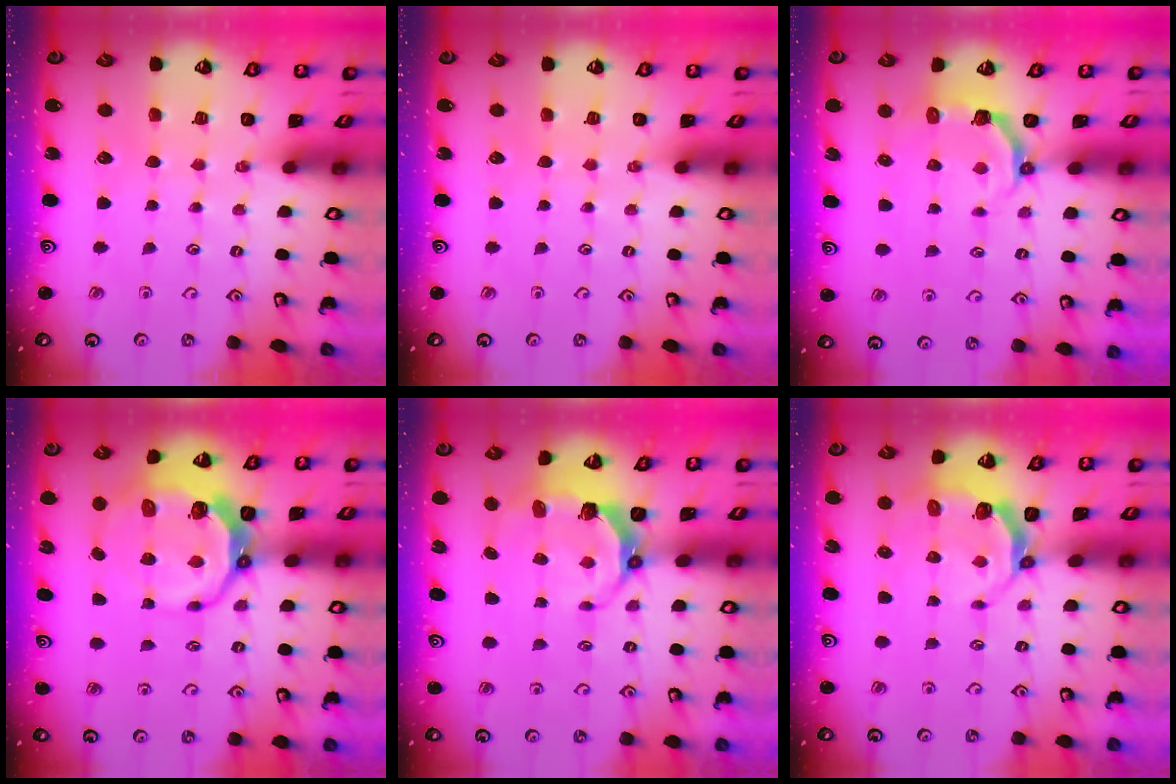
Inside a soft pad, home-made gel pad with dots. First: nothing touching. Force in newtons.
{"total": 0.0}
{"total": 4.5, "press": 2.7, "slide": 3.6}
{"total": 9.6, "press": 8.6, "slide": 4.3}
{"total": 6.3, "press": 4.8, "slide": 4.1}
{"total": 4.9, "press": 4.0, "slide": 2.8}